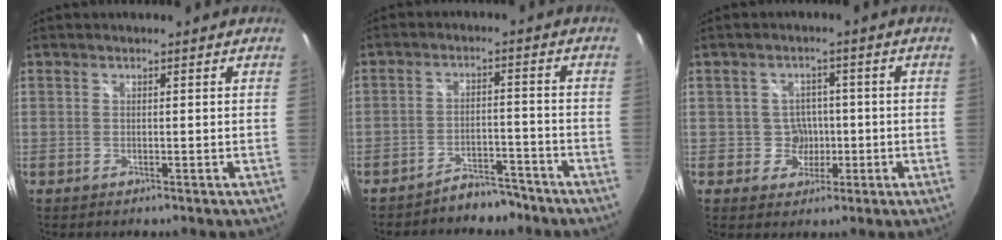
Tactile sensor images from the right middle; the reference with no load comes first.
{"total": 6.1, "force": [-5.5, 2.2, 1.4], "torque": [-0.036, 0.019, -0.076]}
{"total": 4.2, "force": [-0.9, 4.1, 0.3], "torque": [-0.011, 0.015, -0.005]}